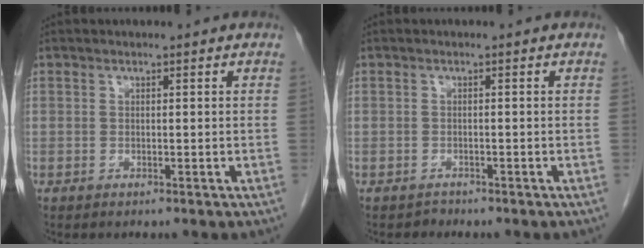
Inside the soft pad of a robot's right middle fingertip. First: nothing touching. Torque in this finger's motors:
{"motor_torque": [-0.43, -0.02, 0.01, -0.02]}